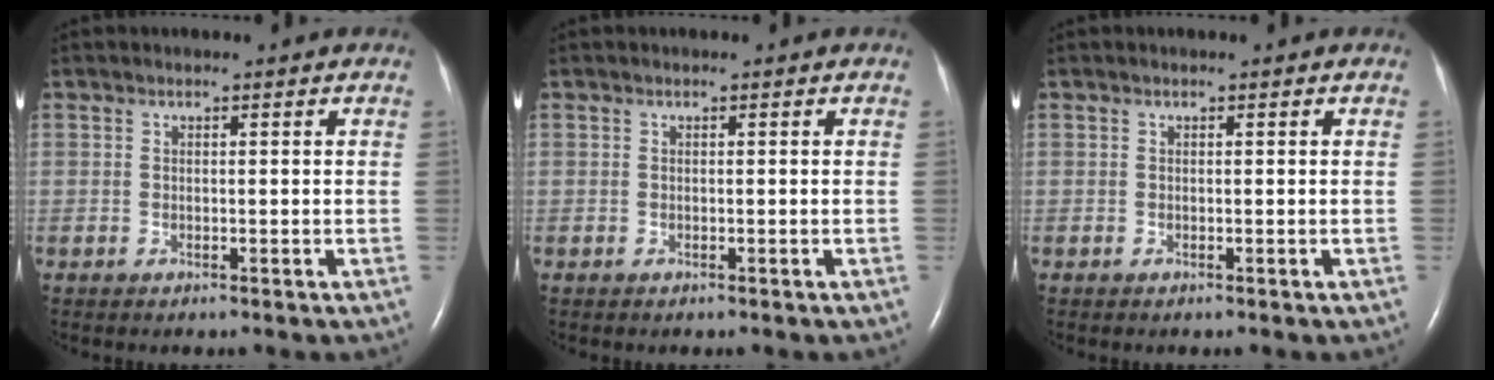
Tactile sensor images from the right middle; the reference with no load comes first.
{"total": 0.0}
{"total": 0.0}